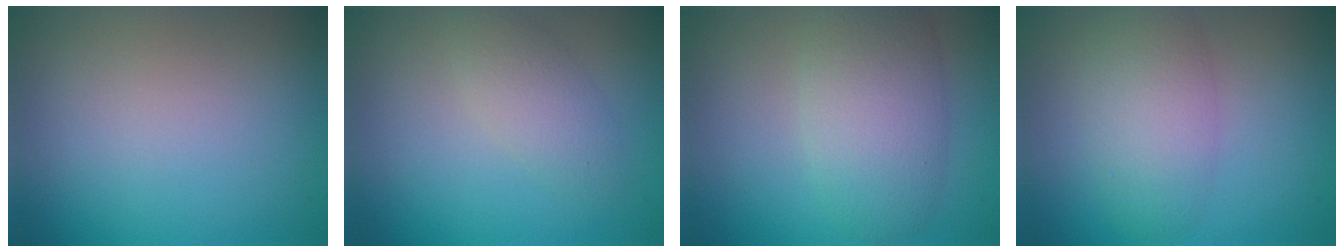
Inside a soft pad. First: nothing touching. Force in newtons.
{"total": 2.4, "press": 2.4, "slide": 0.2}
{"total": 5.8, "press": 5.8, "slide": 0.1}
{"total": 4.2, "press": 4.2, "slide": 0.1}